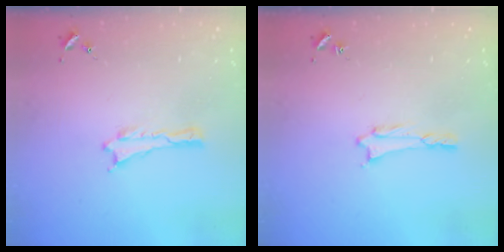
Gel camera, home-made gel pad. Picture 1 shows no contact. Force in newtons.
{"total": 0.8, "press": 0.8, "slide": 0.1}